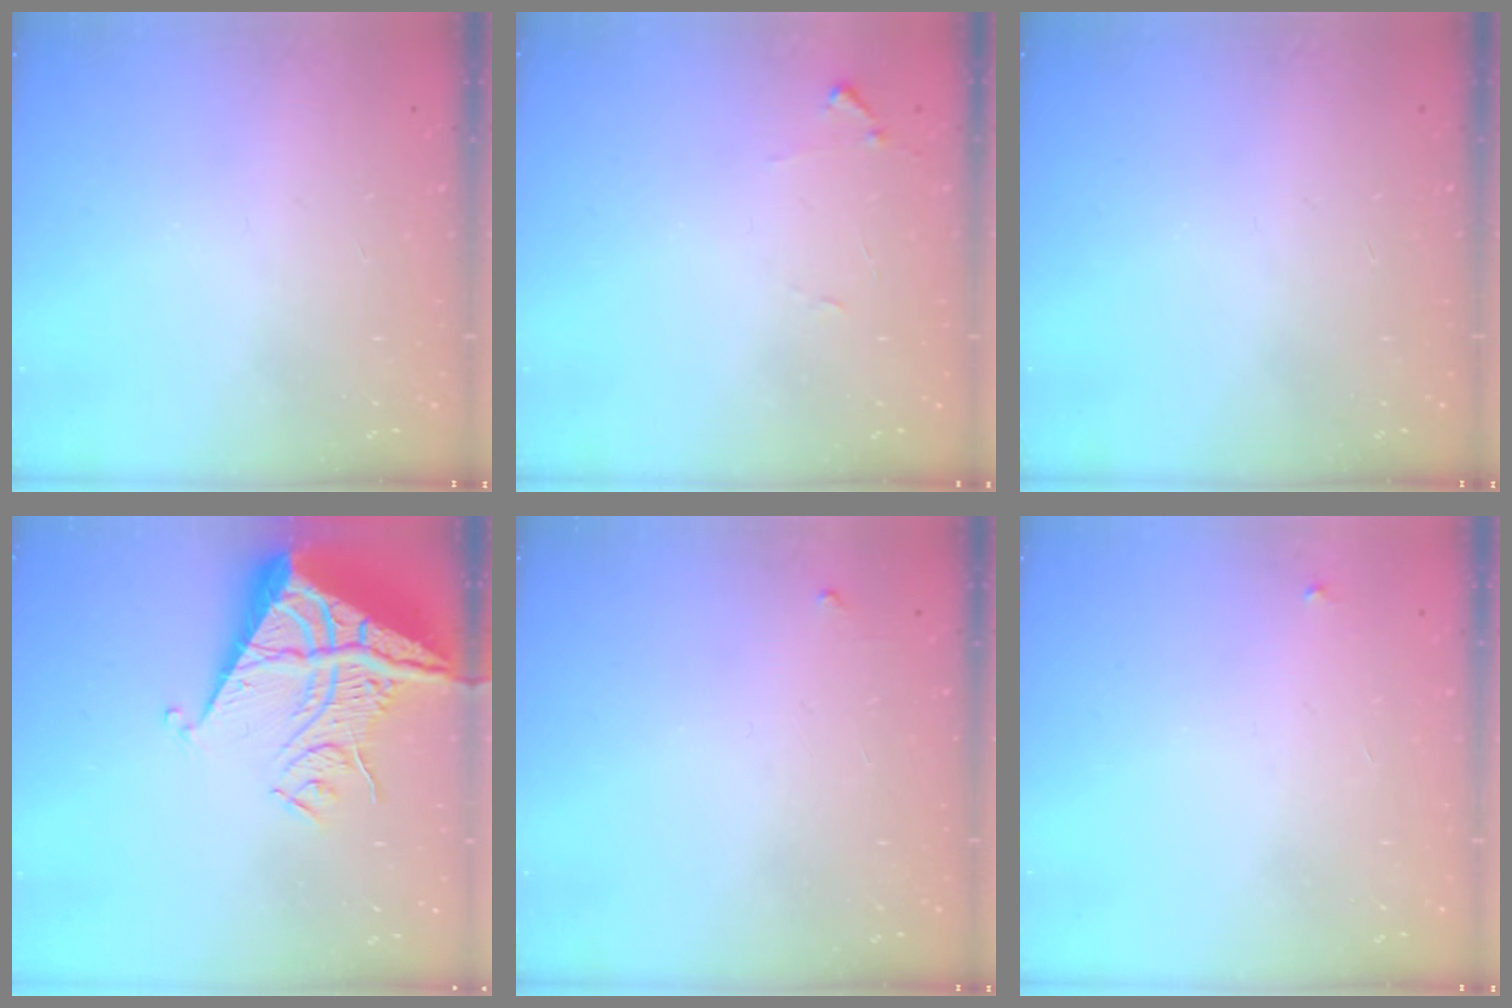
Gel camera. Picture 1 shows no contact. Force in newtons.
{"total": 5.8, "press": 5.7, "slide": 0.4}
{"total": 0.0}
{"total": 13.3, "press": 13.2, "slide": 1.4}
{"total": 3.6, "press": 3.6, "slide": 0.4}
{"total": 2.1, "press": 2.1, "slide": 0.1}